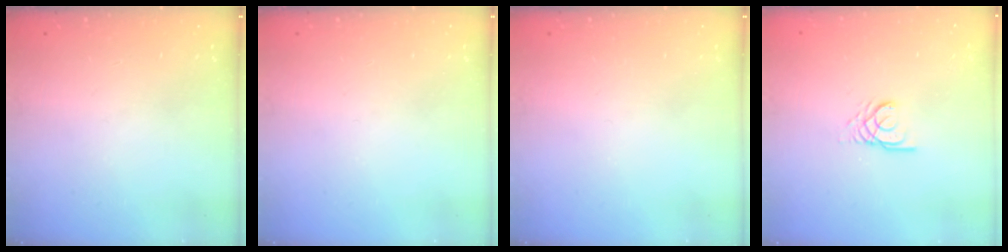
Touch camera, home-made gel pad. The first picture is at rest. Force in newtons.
{"total": 0.0}
{"total": 0.0}
{"total": 2.6, "press": 2.6, "slide": 0.1}